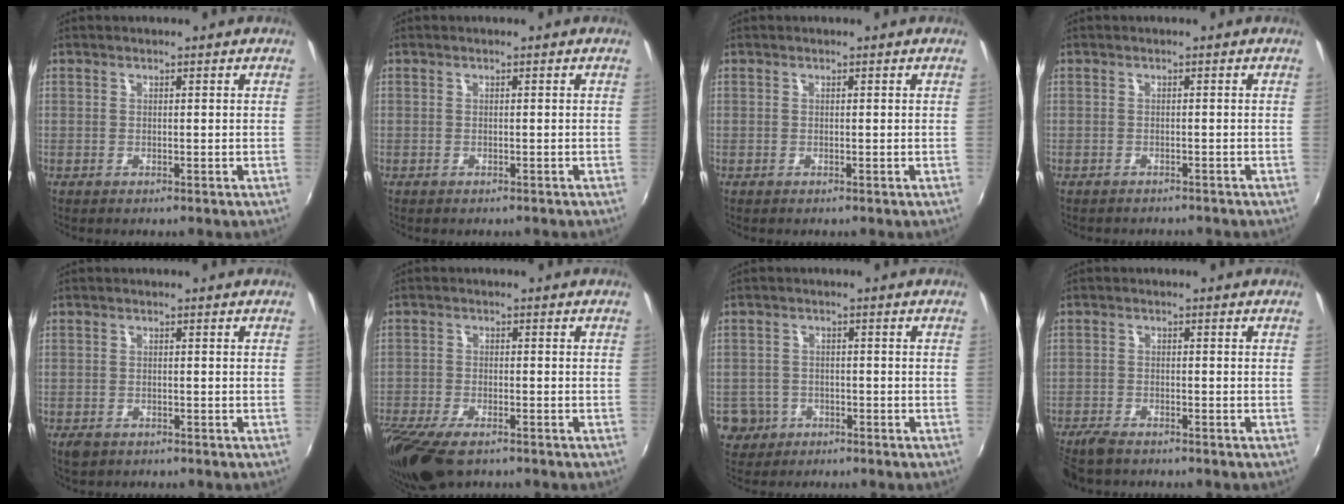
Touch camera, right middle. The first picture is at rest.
{"total": 0.7, "force": [0.0, -0.6, -0.2], "torque": [0.007, -0.003, 0.001]}
{"total": 0.0}
{"total": 1.9, "force": [-1.9, 0.0, 0.2], "torque": [-0.006, -0.011, -0.027]}
{"total": 2.6, "force": [-1.7, 1.6, 1.2], "torque": [-0.028, -0.006, -0.028]}
{"total": 12.8, "force": [-9.1, 4.9, 7.5], "torque": [-0.185, -0.053, -0.167]}
{"total": 4.3, "force": [-1.7, 3.9, 0.7], "torque": [-0.024, 0.004, -0.025]}
{"total": 4.9, "force": [-4.2, 1.5, 2.1], "torque": [-0.061, -0.018, -0.081]}